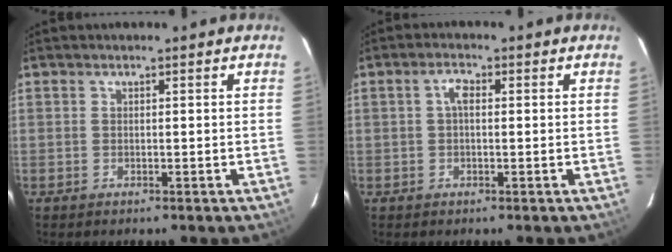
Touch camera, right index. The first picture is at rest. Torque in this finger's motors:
{"motor_torque": [0.33, -0.01, 0.24, 0.04]}